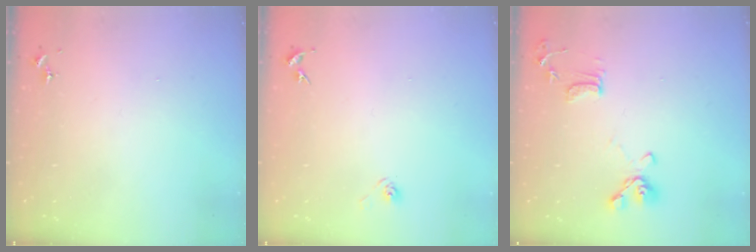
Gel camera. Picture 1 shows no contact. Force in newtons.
{"total": 2.9, "press": 2.6, "slide": 1.4}
{"total": 11.2, "press": 11.0, "slide": 2.0}